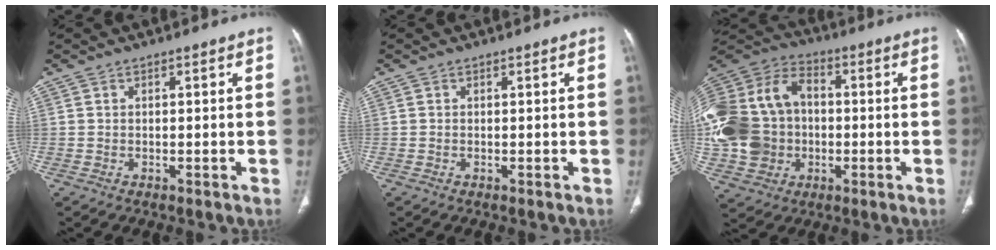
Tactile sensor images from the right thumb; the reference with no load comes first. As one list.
[{"total": 0.0}, {"total": 25.1, "force": [-1.0, 20.1, 15.0], "torque": [-0.339, 0.038, -0.013]}]